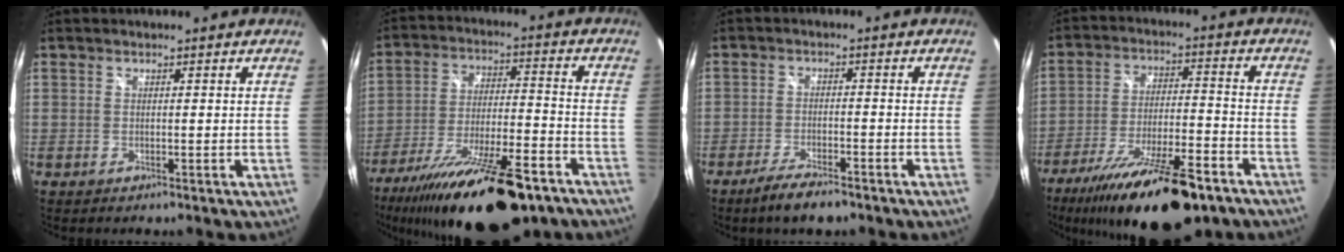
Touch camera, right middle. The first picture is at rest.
{"total": 24.9, "force": [-18.0, 6.9, 15.8], "torque": [-0.285, -0.049, -0.277]}
{"total": 5.8, "force": [-4.6, 1.2, 3.4], "torque": [-0.083, -0.007, -0.084]}
{"total": 21.3, "force": [-15.4, 5.5, 13.7], "torque": [-0.249, -0.039, -0.242]}